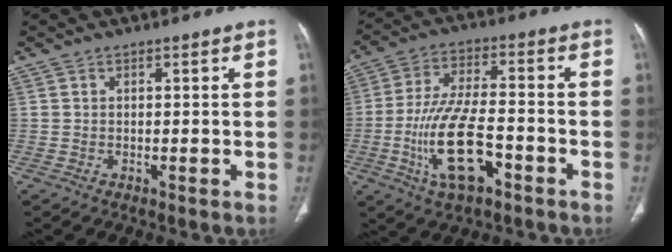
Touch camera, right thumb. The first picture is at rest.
{"total": 14.4, "force": [-5.2, 5.8, 12.1], "torque": [-0.239, 0.025, -0.091]}